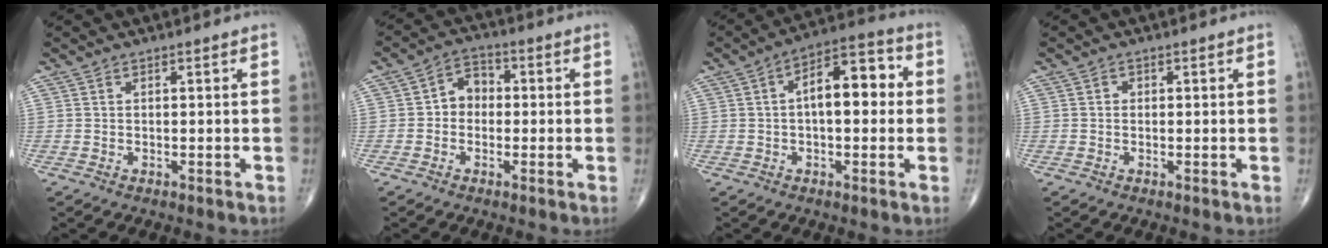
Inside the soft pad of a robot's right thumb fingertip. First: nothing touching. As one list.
[{"total": 5.1, "force": [-0.4, 4.2, 2.9], "torque": [-0.024, 0.022, -0.021]}, {"total": 11.1, "force": [1.1, 5.4, 9.6], "torque": [-0.123, 0.032, 0.005]}, {"total": 0.7, "force": [-0.1, 0.7, 0.2], "torque": [0.002, 0.002, -0.004]}]